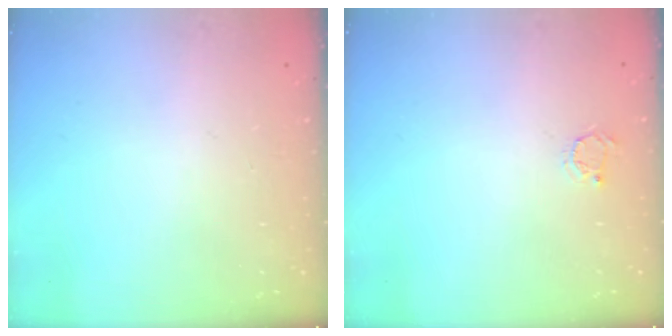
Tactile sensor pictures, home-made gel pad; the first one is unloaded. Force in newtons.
{"total": 2.5, "press": 2.5, "slide": 0.3}